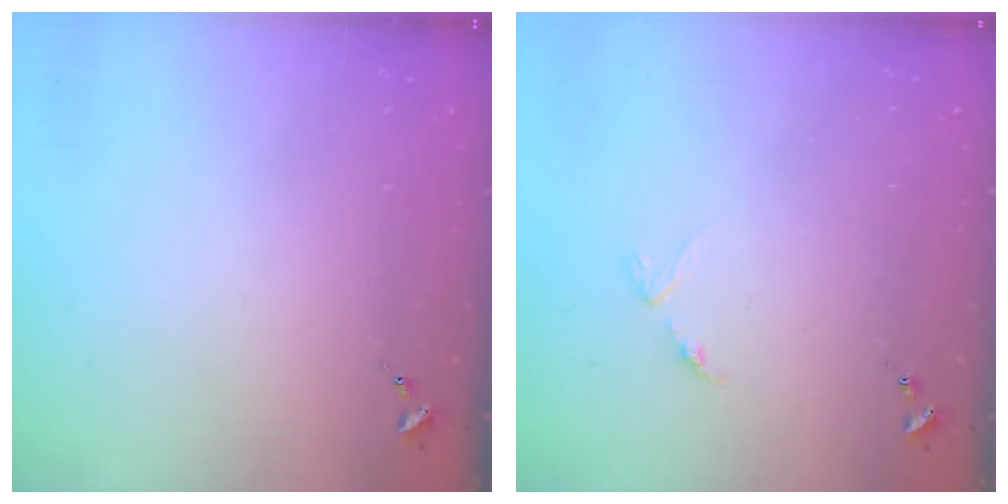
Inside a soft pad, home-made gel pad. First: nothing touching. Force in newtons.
{"total": 3.1, "press": 3.0, "slide": 0.5}